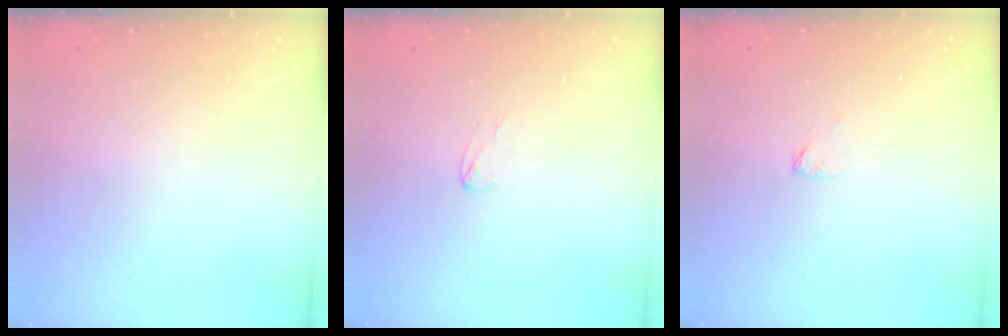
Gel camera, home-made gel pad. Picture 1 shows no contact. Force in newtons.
{"total": 3.0, "press": 3.0, "slide": 0.3}
{"total": 2.6, "press": 2.6, "slide": 0.2}